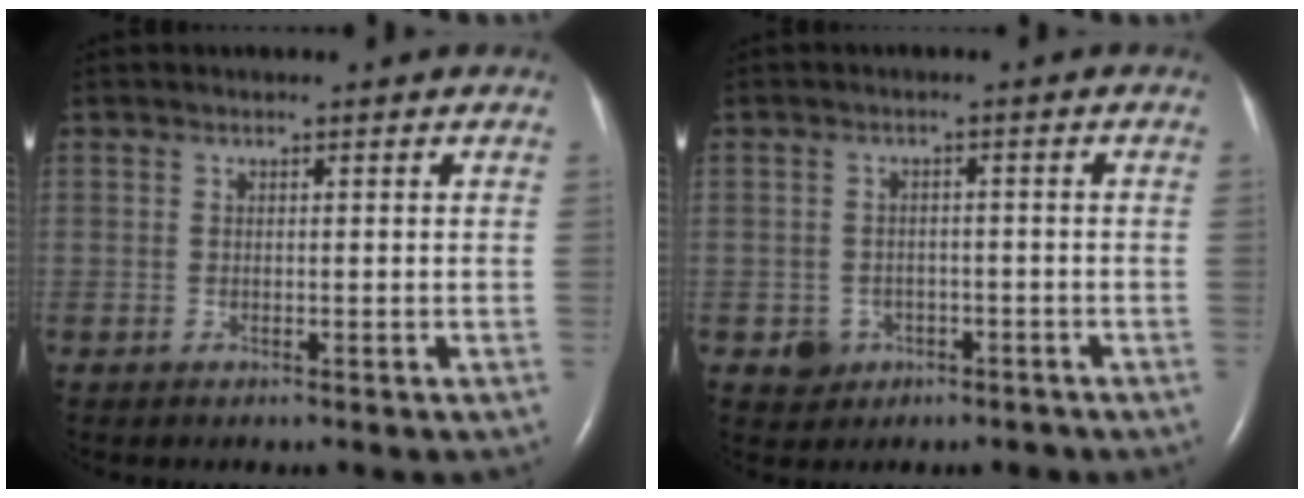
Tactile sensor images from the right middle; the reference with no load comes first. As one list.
[{"total": 3.6, "force": [-1.8, 3.1, 0.4], "torque": [-0.004, 0.012, -0.020]}]